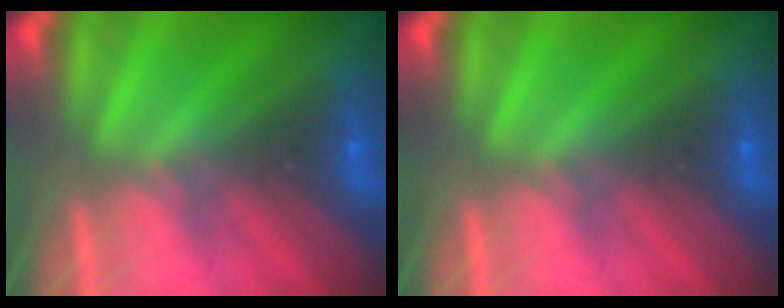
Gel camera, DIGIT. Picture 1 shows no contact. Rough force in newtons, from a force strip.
{"total": 0.0}